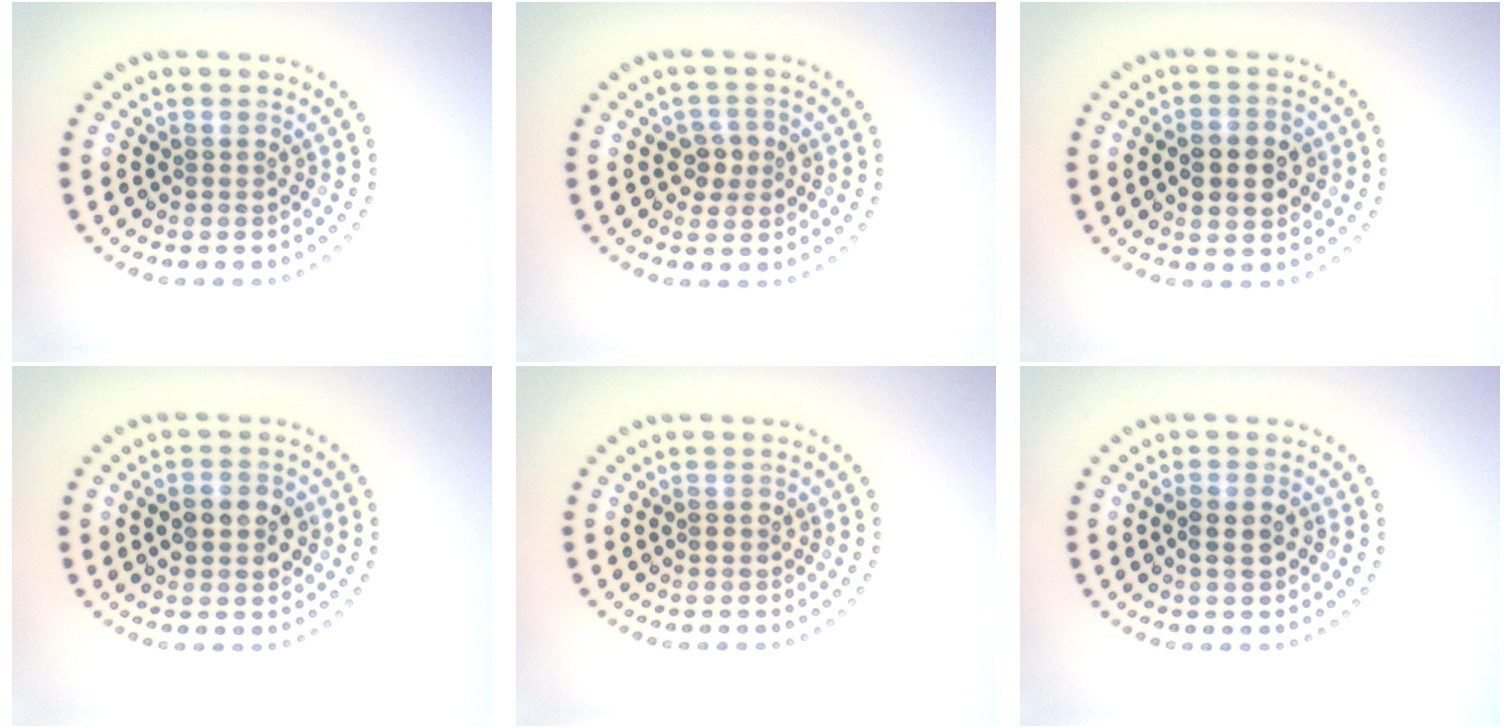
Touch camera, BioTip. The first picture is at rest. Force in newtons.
{"total": 2.1, "press": 2.1, "slide": 0.4}
{"total": 4.6, "press": 4.6, "slide": 0.2}
{"total": 3.7, "press": 3.7, "slide": 0.2}
{"total": 1.1, "press": 1.1, "slide": 0.1}
{"total": 2.3, "press": 2.3, "slide": 0.6}